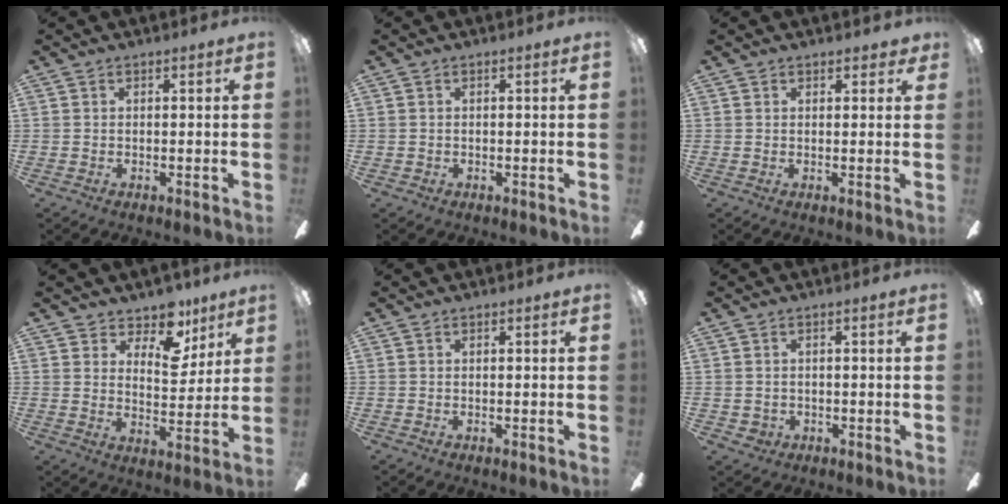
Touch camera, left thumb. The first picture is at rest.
{"total": 0.8, "force": [-0.2, 0.6, 0.4], "torque": [-0.008, 0.003, -0.006]}
{"total": 1.5, "force": [1.0, 0.7, 1.0], "torque": [-0.004, -0.006, 0.014]}
{"total": 10.7, "force": [7.6, 5.9, 4.7], "torque": [-0.072, -0.043, 0.139]}
{"total": 0.0}
{"total": 1.9, "force": [-0.4, 1.7, 0.7], "torque": [-0.015, 0.002, -0.010]}